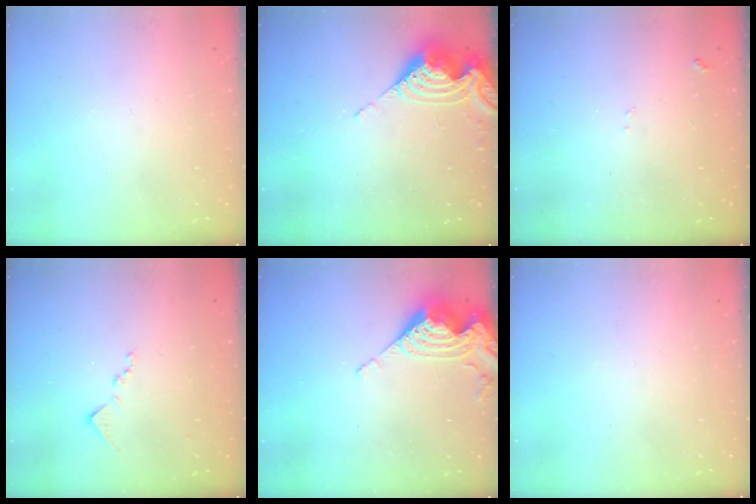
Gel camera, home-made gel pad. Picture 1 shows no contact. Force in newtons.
{"total": 9.0, "press": 9.0, "slide": 0.5}
{"total": 7.1, "press": 7.0, "slide": 0.7}
{"total": 7.6, "press": 7.6, "slide": 0.6}
{"total": 9.7, "press": 9.7, "slide": 0.9}
{"total": 0.0}